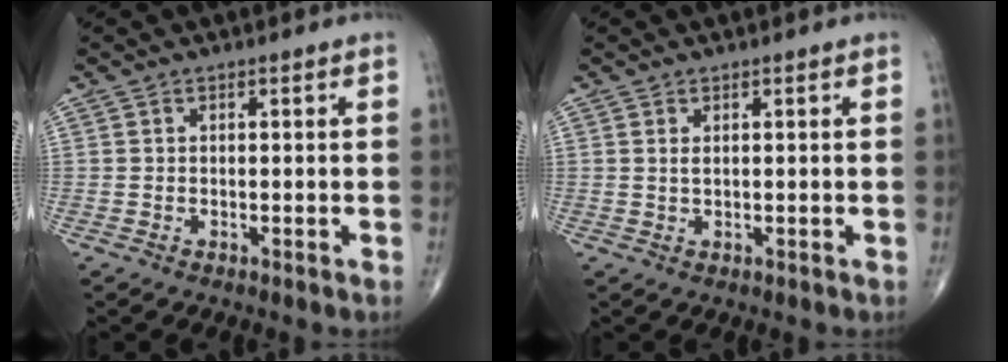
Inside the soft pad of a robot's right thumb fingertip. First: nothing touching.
{"total": 1.1, "force": [0.4, 0.4, 0.9], "torque": [-0.019, 0.000, 0.012]}